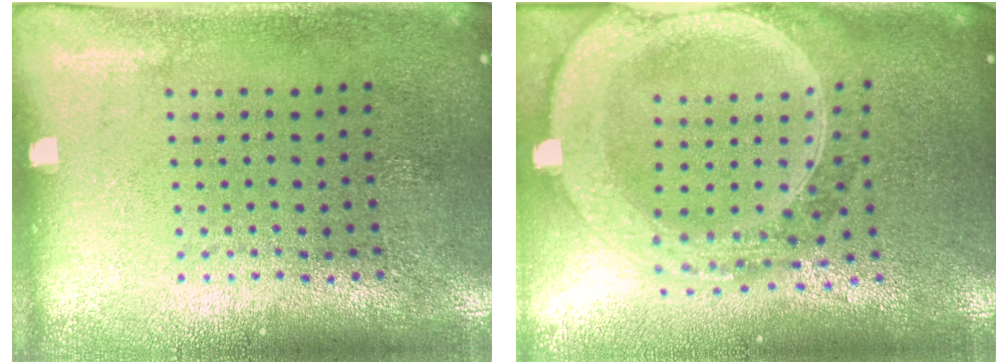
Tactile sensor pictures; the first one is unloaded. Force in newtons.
{"total": 3.1, "press": 2.6, "slide": 1.6}